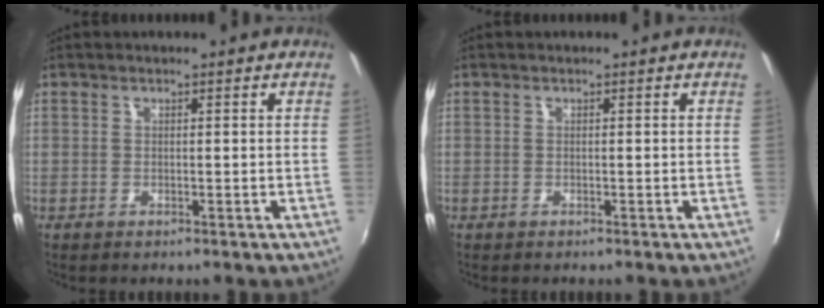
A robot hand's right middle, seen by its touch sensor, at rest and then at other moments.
{"total": 0.0}